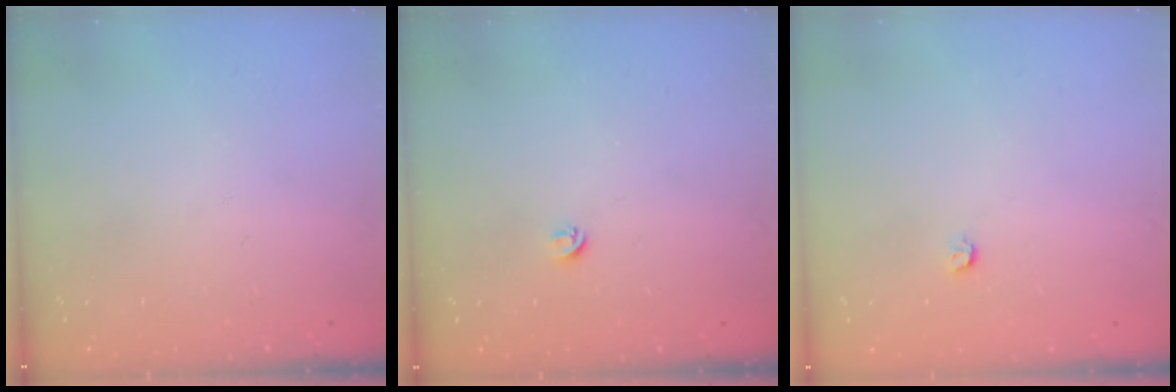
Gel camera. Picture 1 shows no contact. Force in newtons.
{"total": 4.3, "press": 4.3, "slide": 0.4}
{"total": 3.2, "press": 3.2, "slide": 0.6}